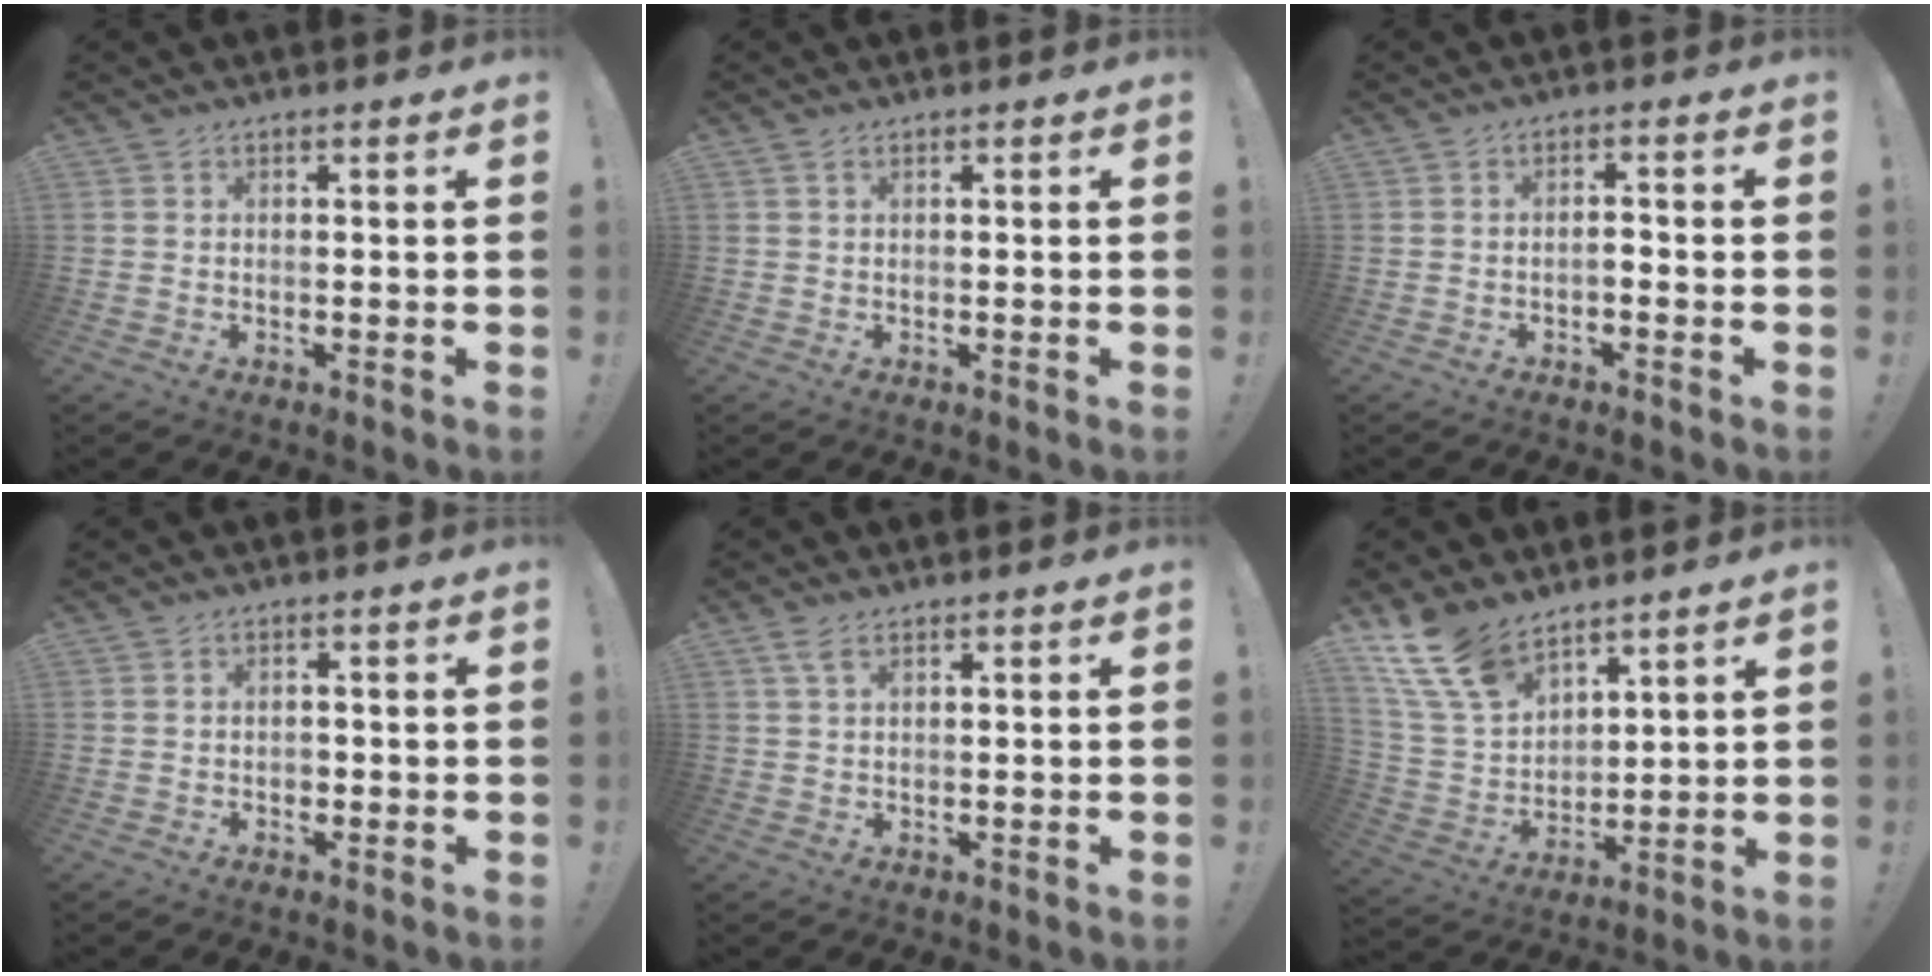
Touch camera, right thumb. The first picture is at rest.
{"total": 0.6, "force": [0.4, 0.3, 0.4], "torque": [-0.010, 0.001, 0.007]}
{"total": 2.1, "force": [-1.4, 0.5, 1.5], "torque": [-0.031, 0.008, -0.024]}
{"total": 1.6, "force": [-0.8, 1.2, 0.7], "torque": [-0.019, 0.005, -0.013]}
{"total": 3.1, "force": [1.7, 1.4, 2.1], "torque": [-0.038, -0.004, 0.030]}
{"total": 14.7, "force": [11.1, 7.4, 6.3], "torque": [-0.140, -0.067, 0.214]}